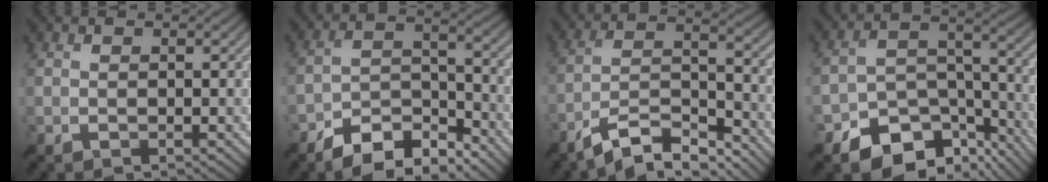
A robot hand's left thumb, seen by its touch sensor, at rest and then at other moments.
{"total": 9.0, "force": [-7.2, 3.4, 4.3], "torque": [-0.062, 0.003, -0.141]}
{"total": 10.3, "force": [-8.2, 2.5, 5.8], "torque": [-0.104, 0.007, -0.153]}
{"total": 13.0, "force": [-8.9, 7.3, 6.0], "torque": [-0.109, -0.029, -0.143]}